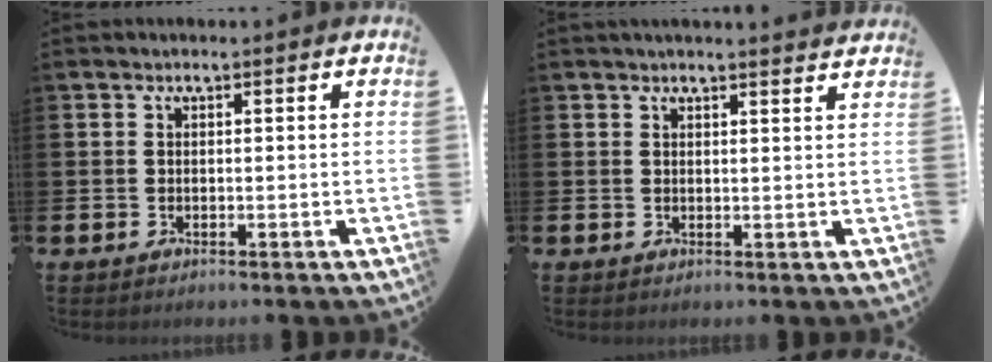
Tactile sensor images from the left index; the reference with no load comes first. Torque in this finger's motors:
{"motor_torque": [0.96, -1.18, 0.23, 0.01]}